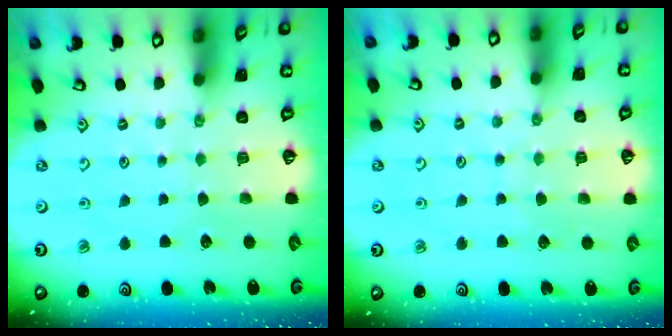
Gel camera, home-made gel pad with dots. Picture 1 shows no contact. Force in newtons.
{"total": 3.9, "press": 3.8, "slide": 0.4}